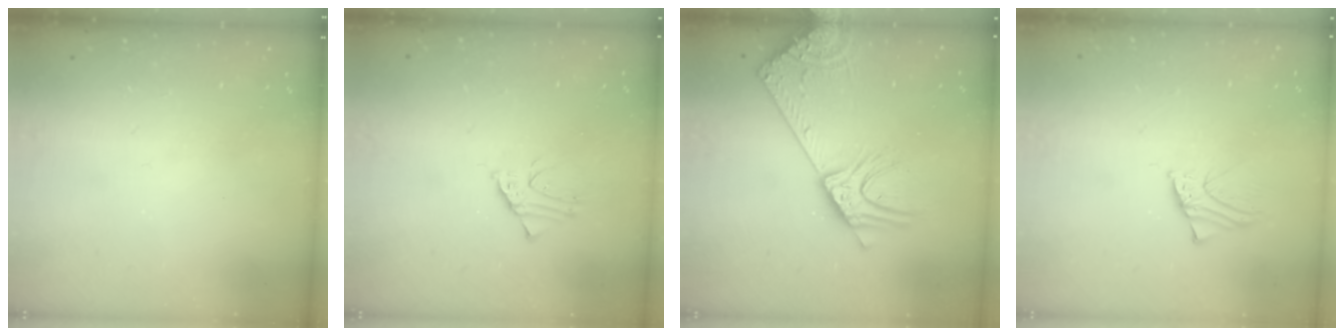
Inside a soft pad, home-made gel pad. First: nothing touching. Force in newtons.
{"total": 1.7, "press": 1.7, "slide": 0.1}
{"total": 17.2, "press": 16.8, "slide": 3.6}
{"total": 1.9, "press": 1.9, "slide": 0.1}